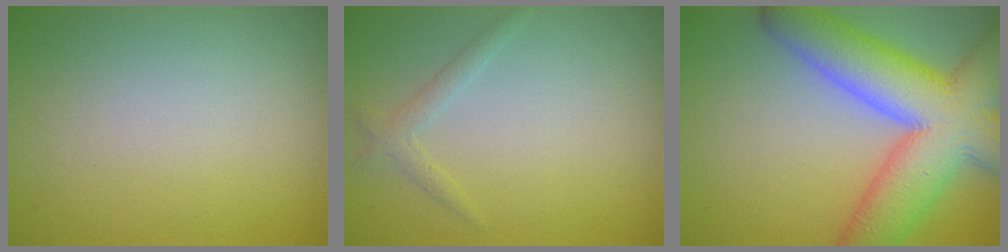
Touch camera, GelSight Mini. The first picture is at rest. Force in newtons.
{"total": 1.3, "press": 1.3, "slide": 0.1}
{"total": 11.7, "press": 11.7, "slide": 0.6}